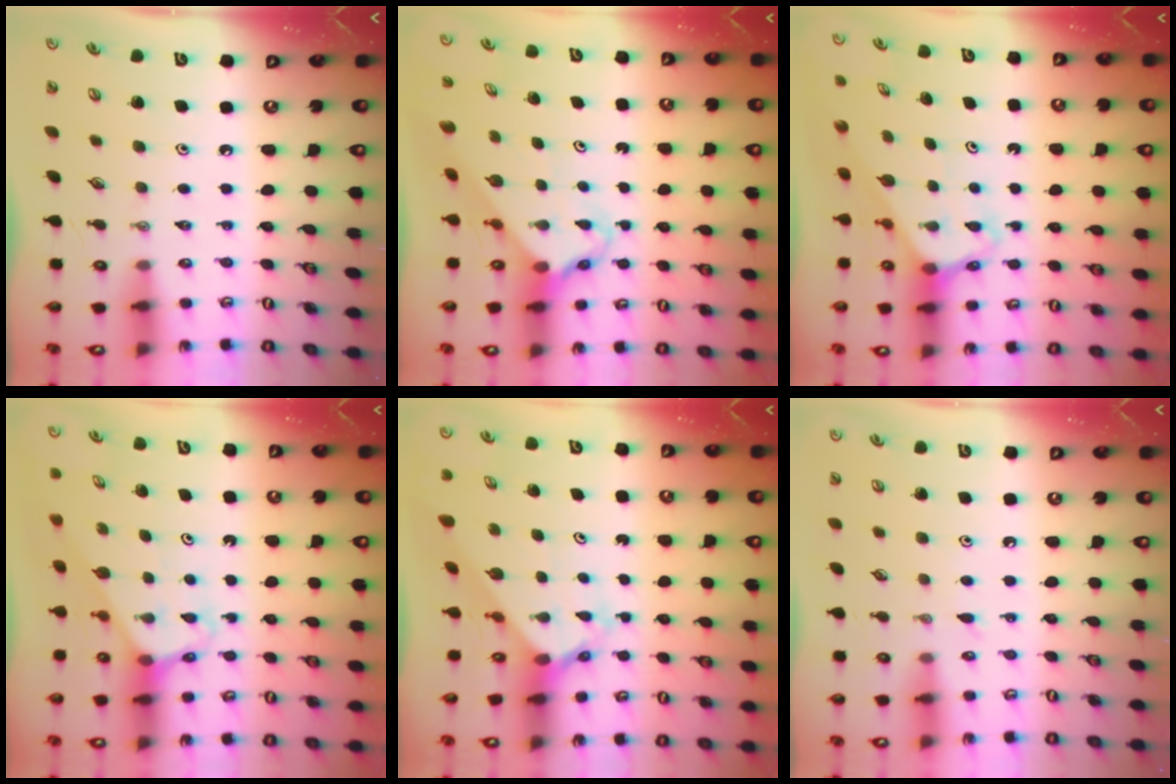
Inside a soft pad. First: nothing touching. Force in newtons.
{"total": 2.8, "press": 2.8, "slide": 0.2}
{"total": 2.9, "press": 2.9, "slide": 0.2}
{"total": 3.1, "press": 3.1, "slide": 0.2}
{"total": 2.2, "press": 2.2, "slide": 0.2}
{"total": 5.8, "press": 5.7, "slide": 0.7}